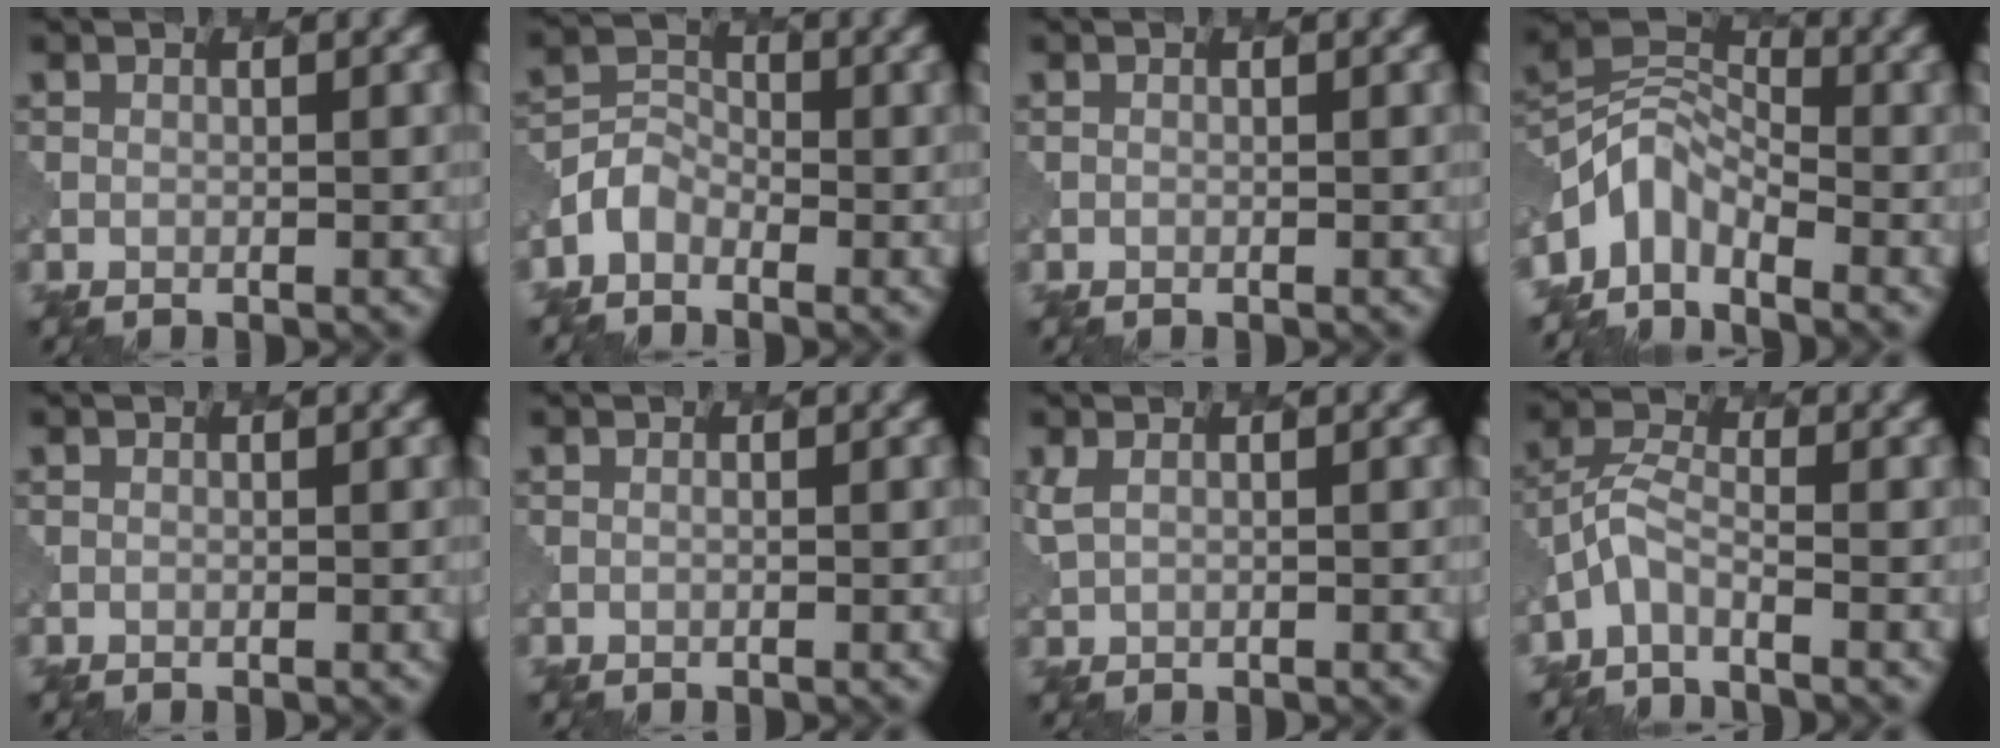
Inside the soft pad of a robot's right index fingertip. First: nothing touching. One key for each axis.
{"total": 2.3, "fx": -1.4, "fy": 1.7, "fz": 0.7, "tx": -0.017, "ty": 0.007, "tz": -0.039}
{"total": 0.0}
{"total": 4.3, "fx": -3.0, "fy": 2.4, "fz": 1.9, "tx": -0.030, "ty": 0.002, "tz": -0.072}
{"total": 0.0}
{"total": 0.0}
{"total": 1.7, "fx": 0.7, "fy": 0.8, "fz": 1.3, "tx": -0.039, "ty": -0.002, "tz": 0.013}
{"total": 2.9, "fx": -2.0, "fy": 1.0, "fz": 1.8, "tx": -0.042, "ty": 0.001, "tz": -0.051}